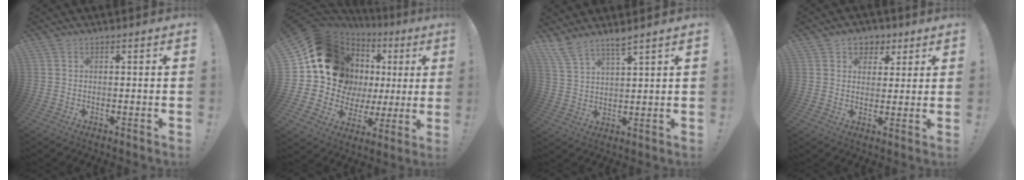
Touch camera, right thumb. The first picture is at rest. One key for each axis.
{"total": 18.6, "fx": 6.8, "fy": 14.6, "fz": 9.3, "tx": -0.133, "ty": -0.055, "tz": 0.159}
{"total": 6.0, "fx": 5.2, "fy": 0.8, "fz": 2.9, "tx": -0.066, "ty": -0.027, "tz": 0.098}
{"total": 5.6, "fx": 2.3, "fy": 5.0, "fz": 1.1, "tx": -0.003, "ty": -0.013, "tz": 0.046}